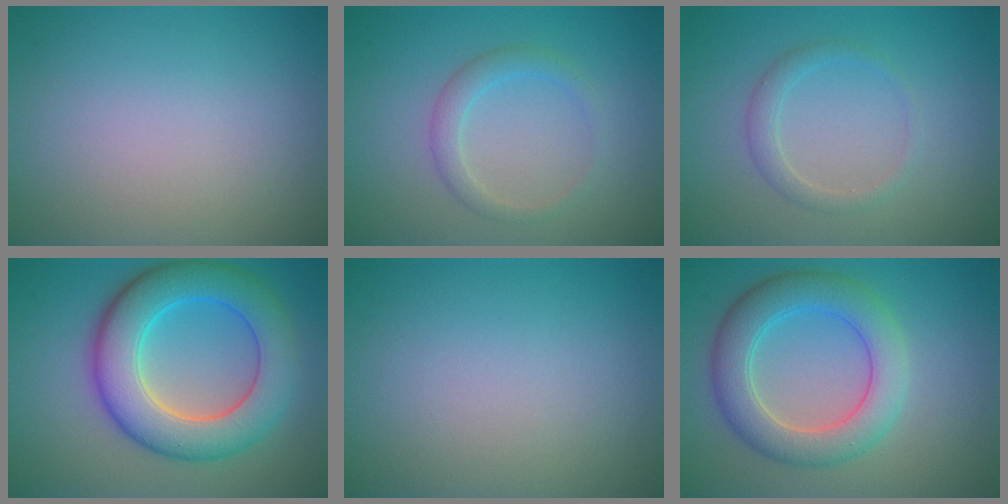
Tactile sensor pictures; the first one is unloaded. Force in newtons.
{"total": 2.0, "press": 2.0, "slide": 0.1}
{"total": 1.7, "press": 1.7, "slide": 0.2}
{"total": 8.8, "press": 8.8, "slide": 0.1}
{"total": 0.0}
{"total": 5.8, "press": 5.8, "slide": 0.1}